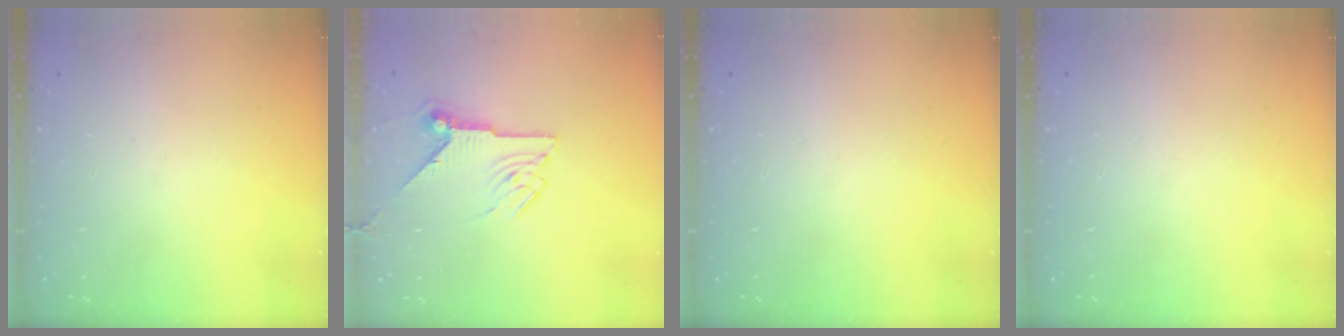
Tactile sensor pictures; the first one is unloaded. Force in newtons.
{"total": 7.5, "press": 7.5, "slide": 0.4}
{"total": 0.0}
{"total": 0.0}